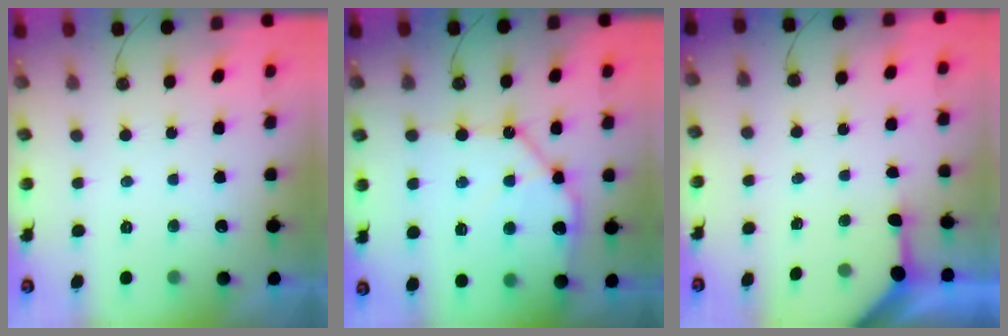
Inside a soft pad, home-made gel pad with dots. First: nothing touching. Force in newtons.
{"total": 12.9, "press": 12.7, "slide": 1.7}
{"total": 3.6, "press": 3.6, "slide": 0.4}